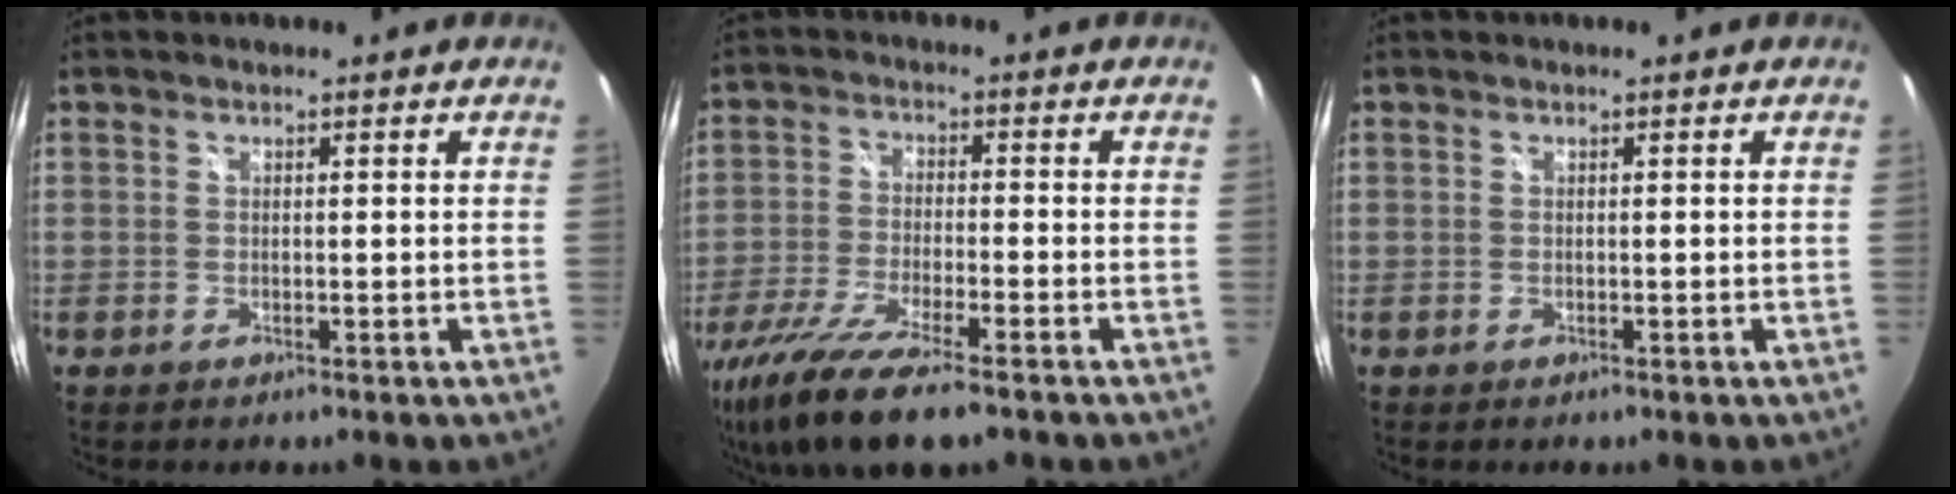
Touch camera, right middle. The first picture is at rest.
{"total": 16.7, "force": [-12.3, 3.4, 10.8], "torque": [-0.233, -0.050, -0.222]}
{"total": 0.0}